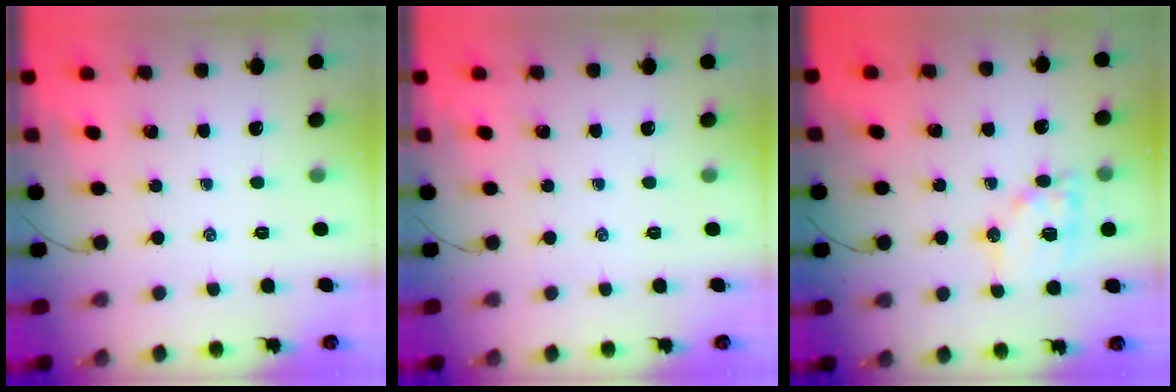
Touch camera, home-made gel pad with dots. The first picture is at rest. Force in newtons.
{"total": 0.0}
{"total": 13.6, "press": 13.5, "slide": 2.0}